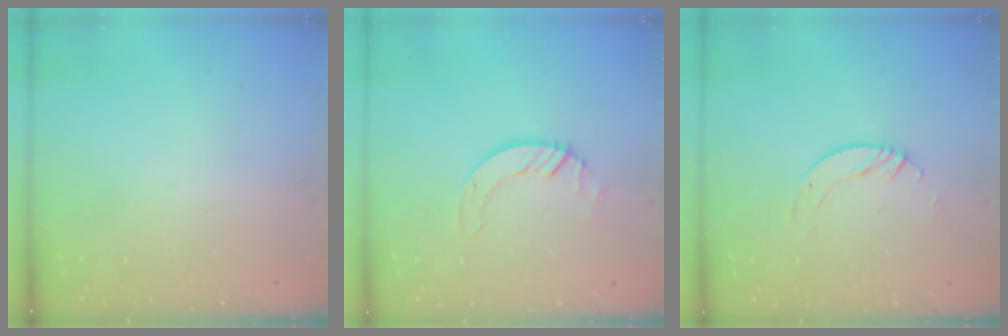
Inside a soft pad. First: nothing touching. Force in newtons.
{"total": 4.5, "press": 4.5, "slide": 0.4}
{"total": 3.0, "press": 3.0, "slide": 0.2}